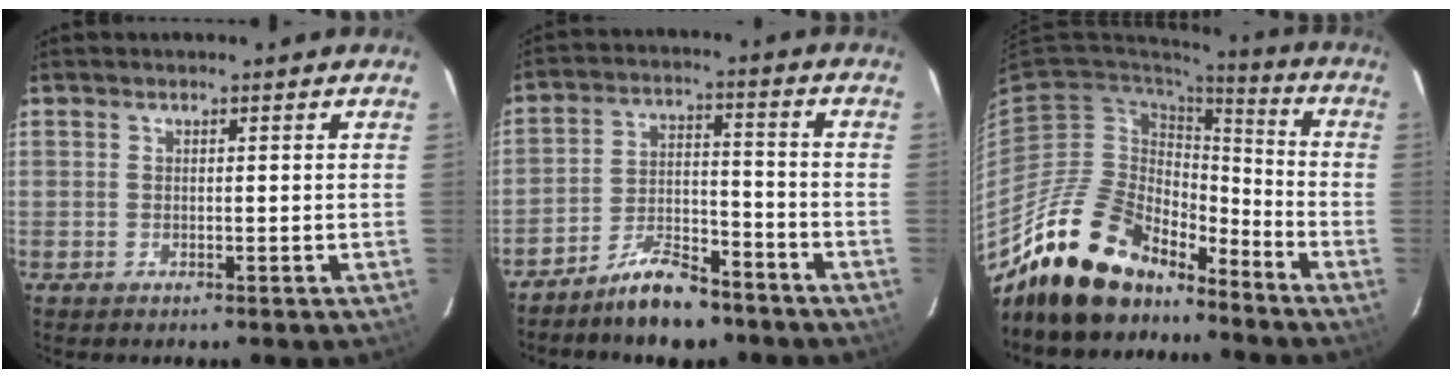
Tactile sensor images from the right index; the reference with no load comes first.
{"total": 10.0, "force": [-8.1, 3.5, 4.7], "torque": [-0.098, 0.017, -0.138]}
{"total": 19.7, "force": [-15.7, 9.0, 7.9], "torque": [-0.157, 0.011, -0.263]}